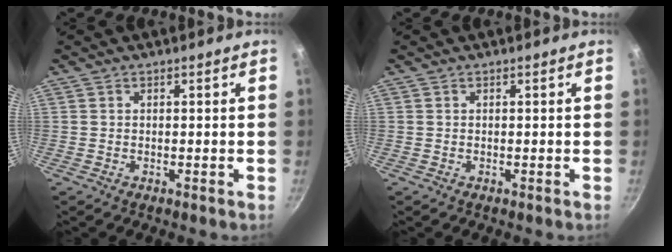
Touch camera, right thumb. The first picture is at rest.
{"total": 0.0}